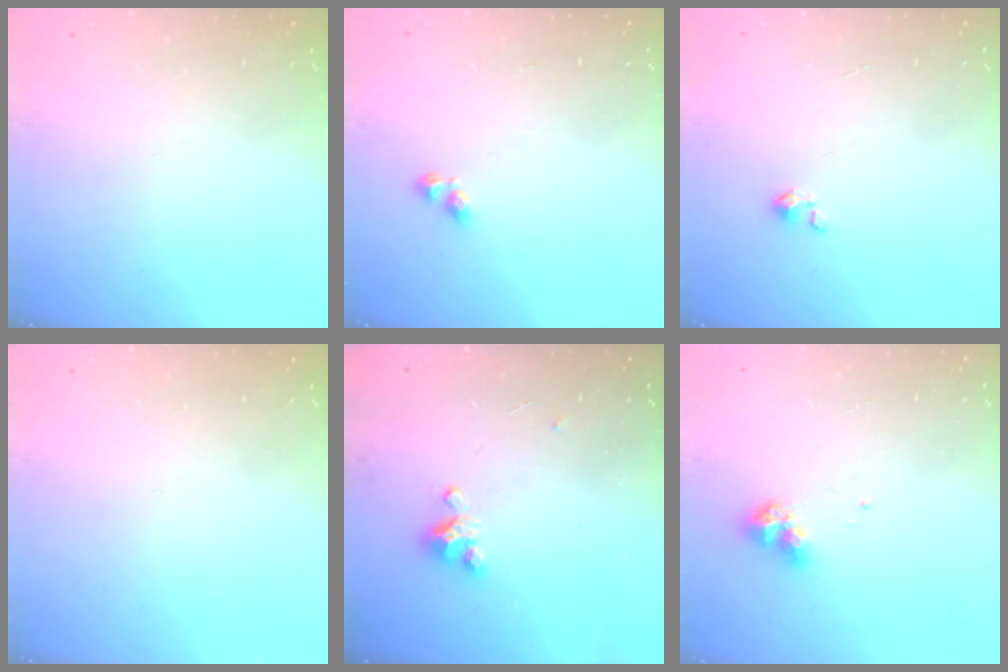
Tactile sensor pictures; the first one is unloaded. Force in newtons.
{"total": 2.8, "press": 2.8, "slide": 0.3}
{"total": 0.0}
{"total": 0.0}
{"total": 5.5, "press": 5.5, "slide": 0.4}
{"total": 7.8, "press": 7.7, "slide": 1.1}